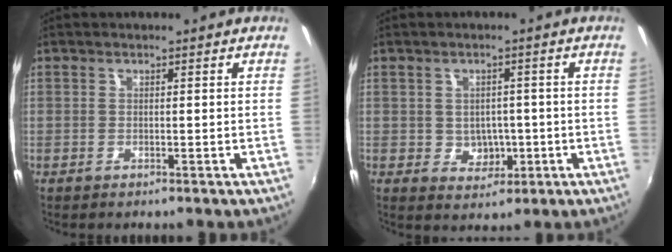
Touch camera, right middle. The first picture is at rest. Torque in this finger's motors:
{"motor_torque": [0.10, 0.05, -0.03, 0.00]}